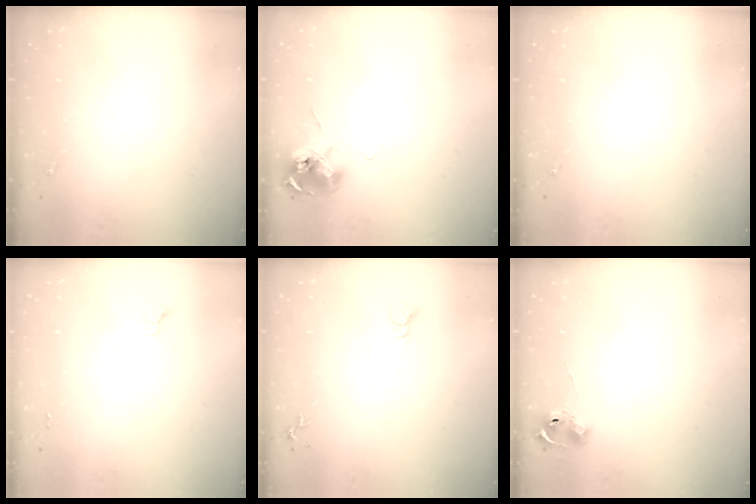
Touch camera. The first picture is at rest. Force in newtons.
{"total": 12.1, "press": 12.0, "slide": 1.2}
{"total": 0.0}
{"total": 3.1, "press": 3.1, "slide": 0.3}
{"total": 3.0, "press": 3.0, "slide": 0.2}
{"total": 6.3, "press": 6.3, "slide": 0.8}